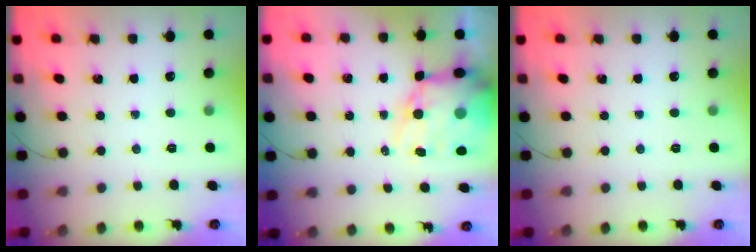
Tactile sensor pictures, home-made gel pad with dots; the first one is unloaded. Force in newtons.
{"total": 15.6, "press": 15.2, "slide": 3.8}
{"total": 0.0}